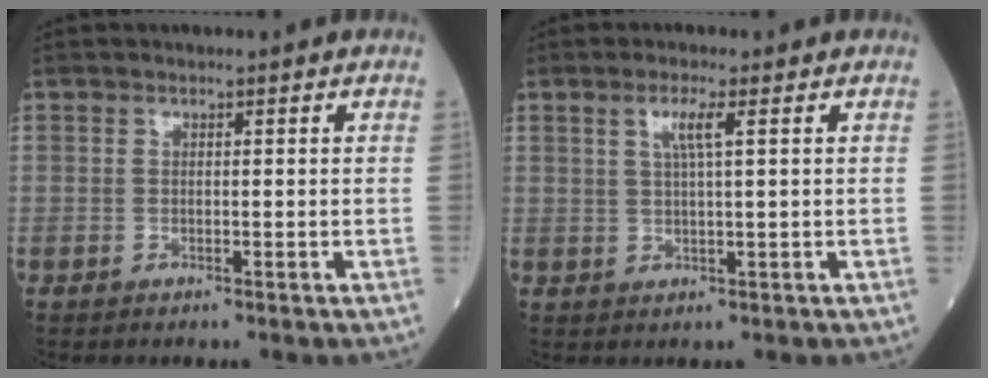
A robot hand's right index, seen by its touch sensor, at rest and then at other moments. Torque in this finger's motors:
{"motor_torque": [0.22, 0.27, 0.04, 0.06]}